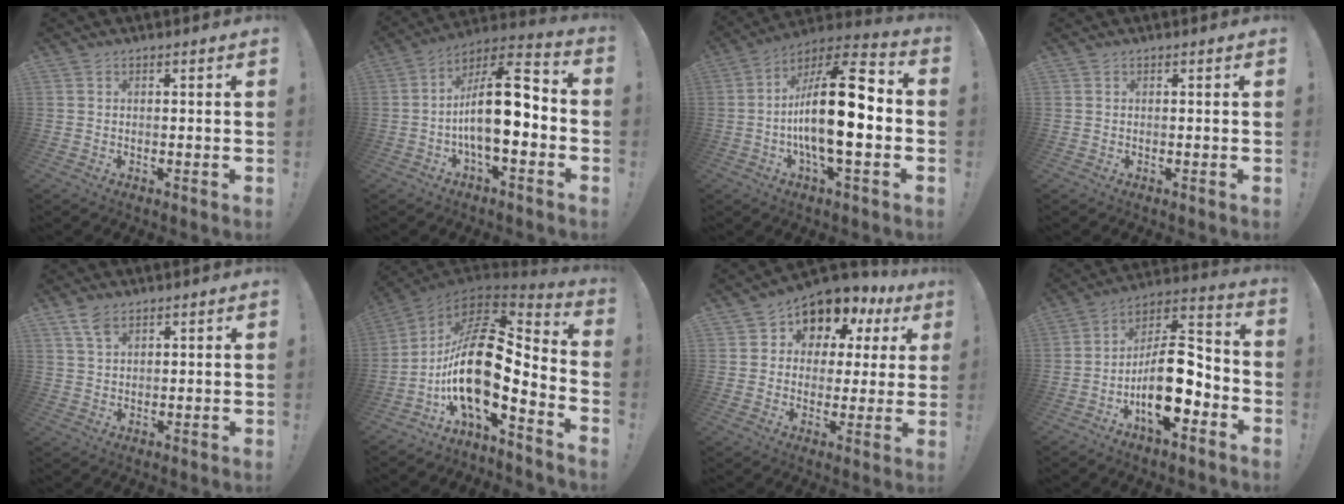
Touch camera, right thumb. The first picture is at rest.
{"total": 17.3, "force": [-2.7, 7.1, 15.5], "torque": [-0.254, 0.015, -0.039]}
{"total": 22.9, "force": [-2.7, 8.0, 21.2], "torque": [-0.368, 0.015, -0.049]}
{"total": 0.0}
{"total": 4.7, "force": [3.2, 2.4, 2.5], "torque": [-0.042, -0.016, 0.059]}
{"total": 22.0, "force": [-1.7, 9.2, 20.0], "torque": [-0.399, 0.002, -0.031]}
{"total": 7.8, "force": [4.3, 6.0, 2.5], "torque": [-0.037, -0.044, 0.078]}
{"total": 18.5, "force": [-6.3, 8.5, 15.1], "torque": [-0.254, 0.038, -0.096]}